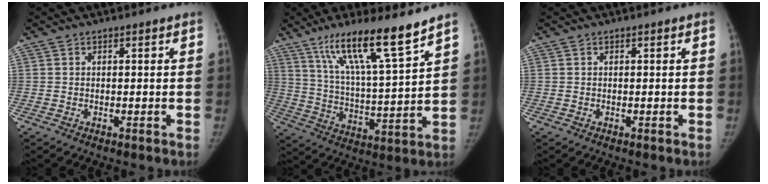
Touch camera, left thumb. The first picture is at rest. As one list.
[{"total": 15.6, "force": [11.0, 1.4, 11.0], "torque": [-0.182, -0.060, 0.197]}, {"total": 0.0}]